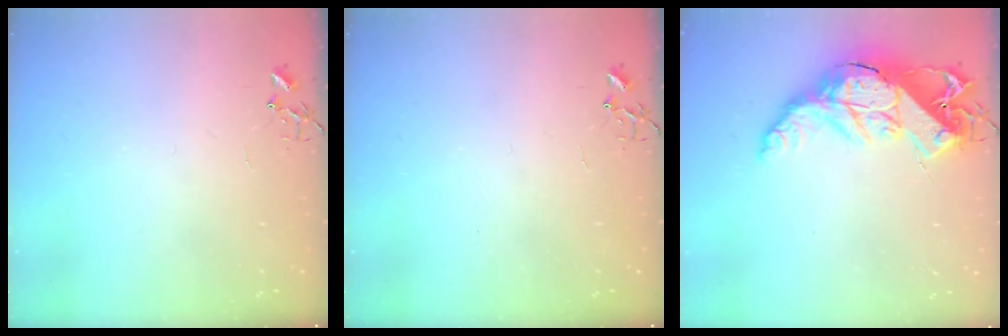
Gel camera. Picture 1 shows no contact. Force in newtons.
{"total": 0.0}
{"total": 19.6, "press": 19.6, "slide": 1.2}